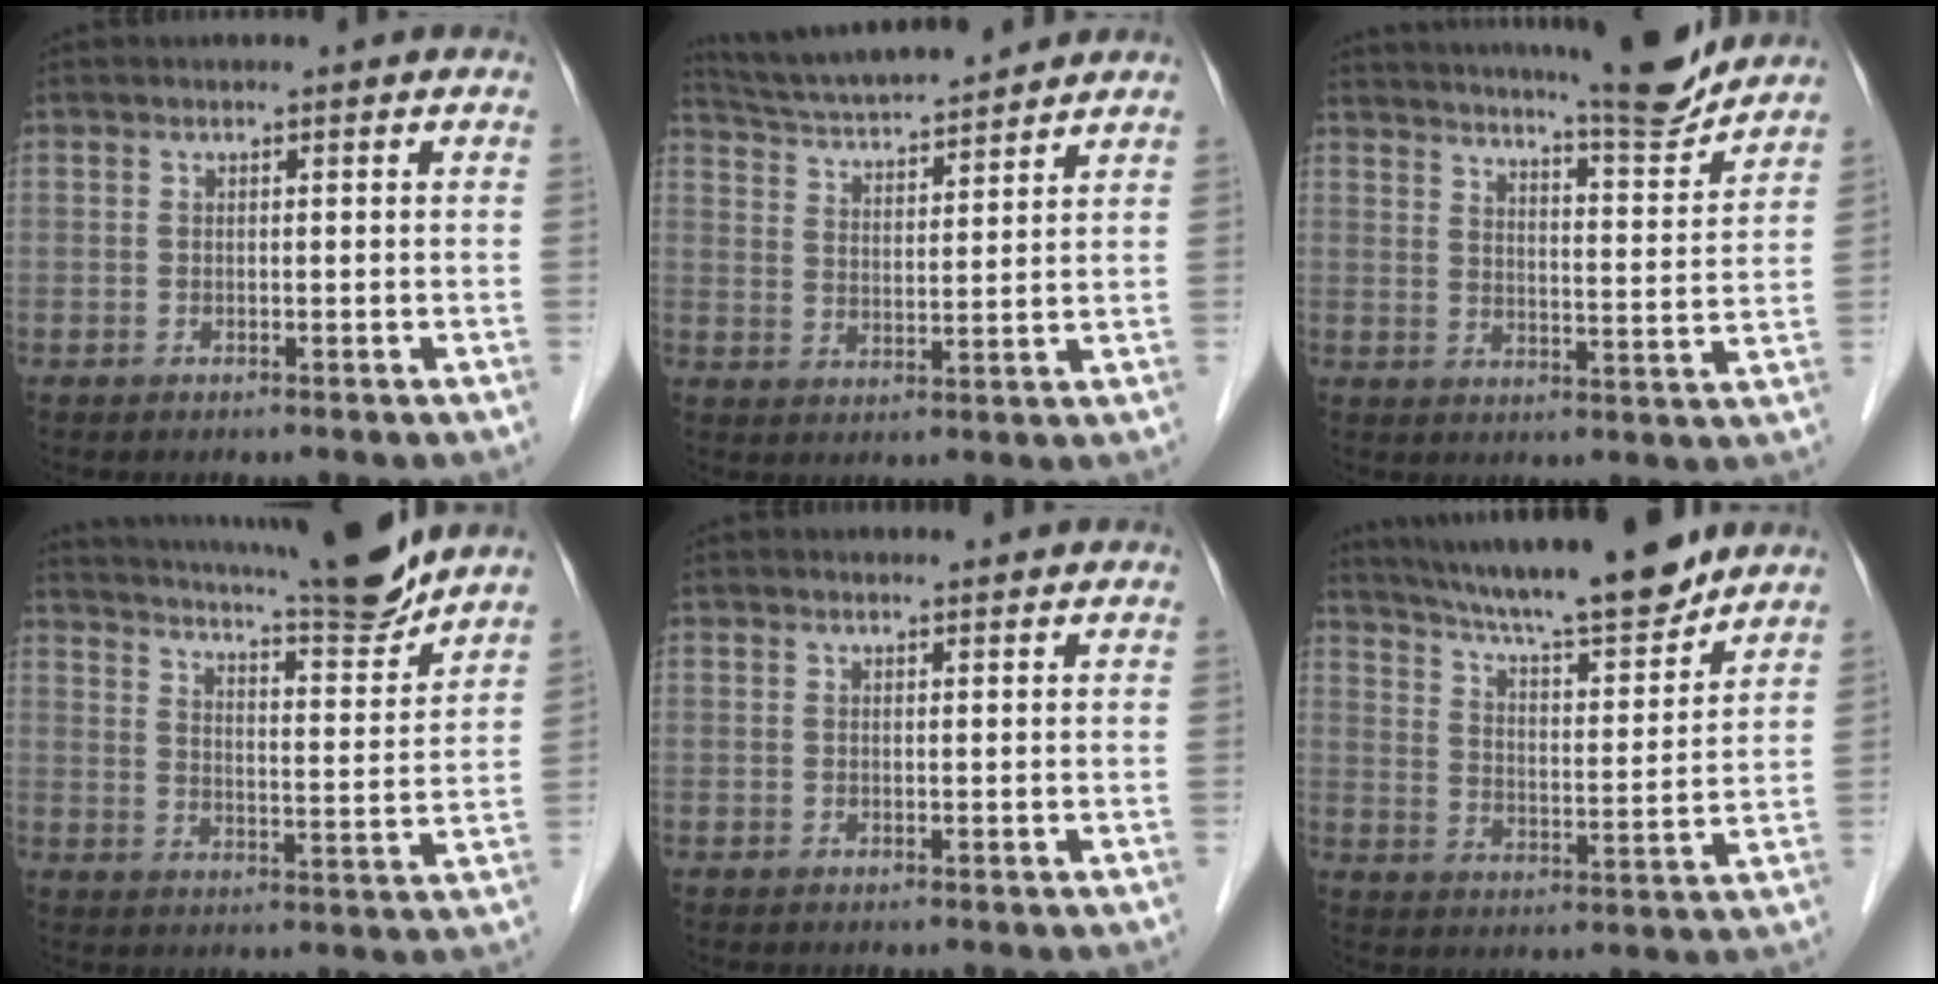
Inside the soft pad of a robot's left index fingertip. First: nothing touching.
{"total": 12.9, "force": [12.0, 0.9, 4.6], "torque": [-0.087, 0.017, 0.199]}
{"total": 14.8, "force": [13.8, 0.1, 5.4], "torque": [-0.088, -0.030, 0.187]}
{"total": 15.7, "force": [14.1, 0.2, 7.0], "torque": [-0.119, -0.027, 0.200]}
{"total": 1.1, "force": [1.1, 0.1, -0.1], "torque": [-0.010, 0.002, 0.016]}
{"total": 17.0, "force": [15.0, 1.0, 7.9], "torque": [-0.131, 0.001, 0.235]}